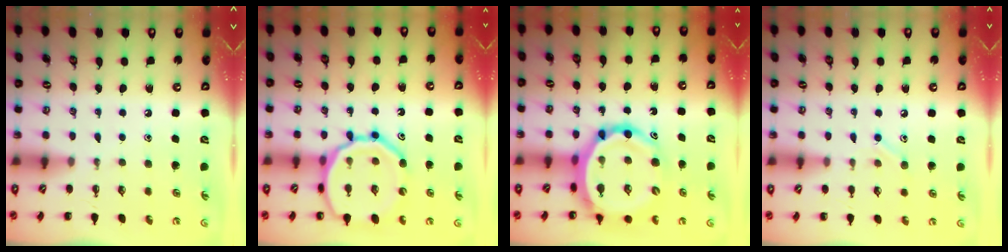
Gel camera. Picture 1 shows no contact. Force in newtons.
{"total": 18.7, "press": 18.6, "slide": 2.3}
{"total": 17.5, "press": 16.8, "slide": 4.9}
{"total": 7.5, "press": 7.3, "slide": 1.6}